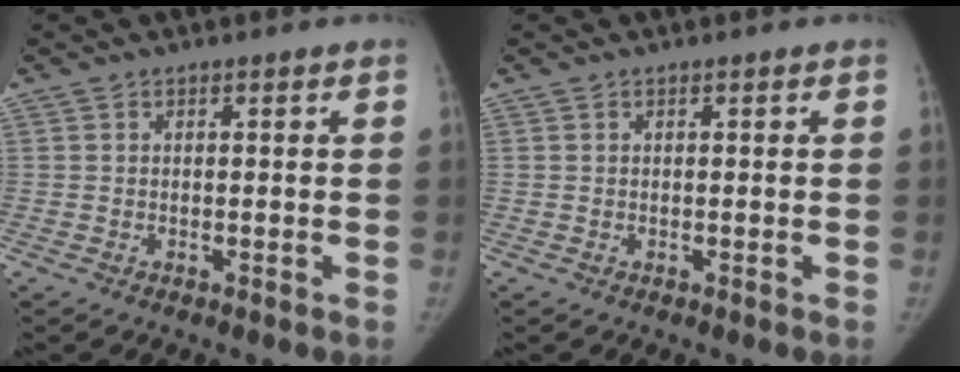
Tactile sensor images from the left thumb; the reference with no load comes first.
{"total": 0.0}